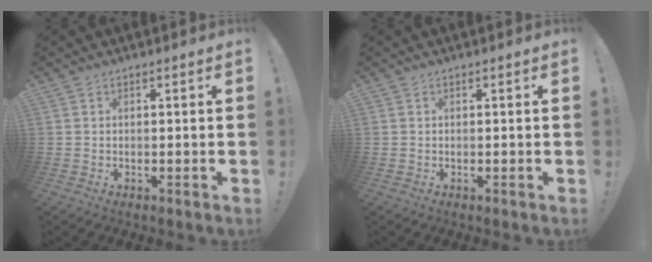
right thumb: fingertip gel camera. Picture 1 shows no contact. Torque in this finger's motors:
{"motor_torque": [0.00, 0.00, 0.00, 0.00, 0.01]}